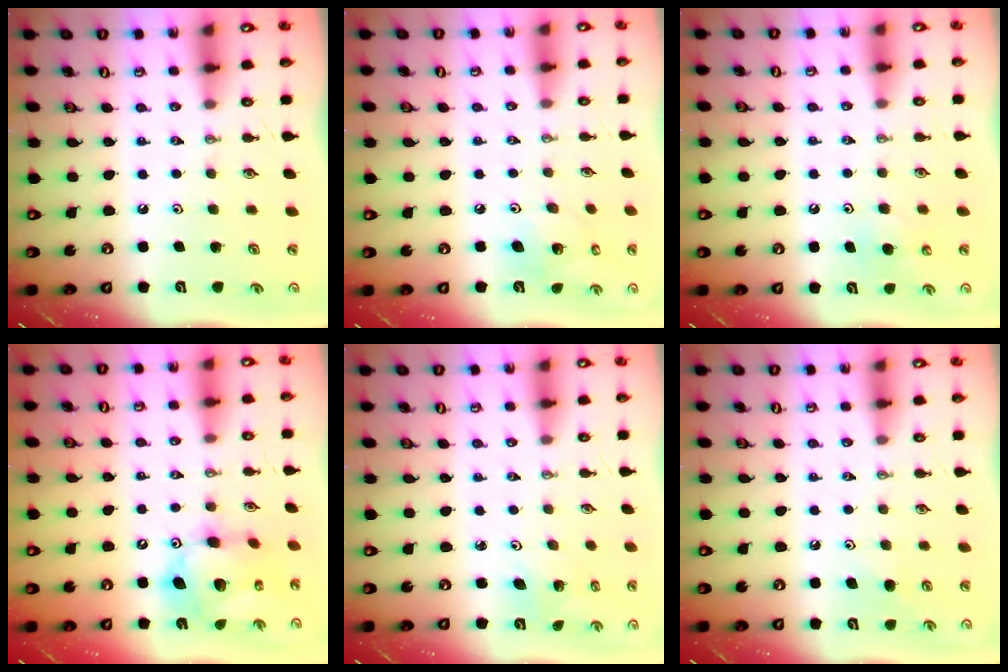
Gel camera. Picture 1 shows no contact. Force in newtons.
{"total": 7.4, "press": 7.0, "slide": 2.5}
{"total": 5.3, "press": 5.3, "slide": 0.5}
{"total": 14.2, "press": 14.1, "slide": 1.3}
{"total": 2.7, "press": 2.7, "slide": 0.3}
{"total": 5.5, "press": 5.4, "slide": 1.2}